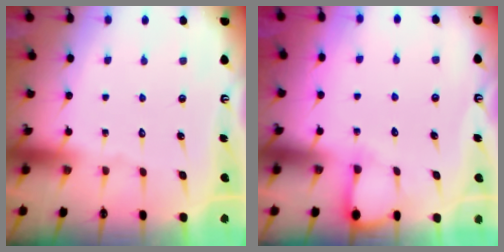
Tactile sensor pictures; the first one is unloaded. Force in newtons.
{"total": 4.0, "press": 4.0, "slide": 0.4}